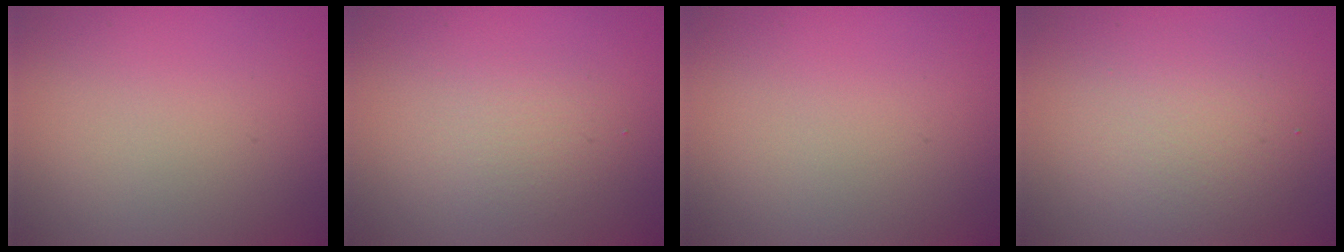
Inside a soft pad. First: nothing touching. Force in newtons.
{"total": 1.9, "press": 1.9, "slide": 0.0}
{"total": 0.0}
{"total": 3.9, "press": 3.9, "slide": 0.3}